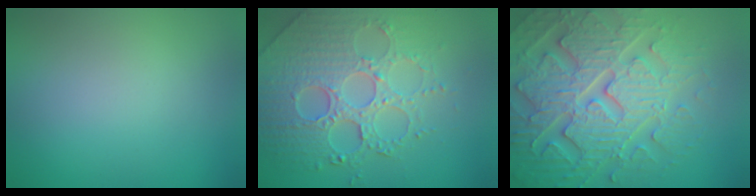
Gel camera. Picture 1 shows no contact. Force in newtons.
{"total": 6.3, "press": 5.6, "slide": 3.0}
{"total": 7.8, "press": 7.6, "slide": 2.0}